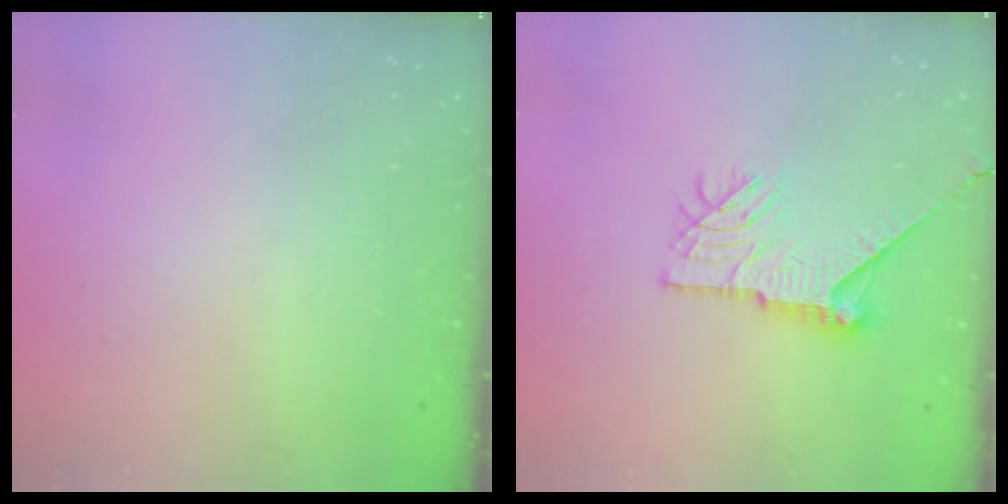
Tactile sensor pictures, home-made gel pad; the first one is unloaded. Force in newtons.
{"total": 13.0, "press": 13.0, "slide": 0.7}